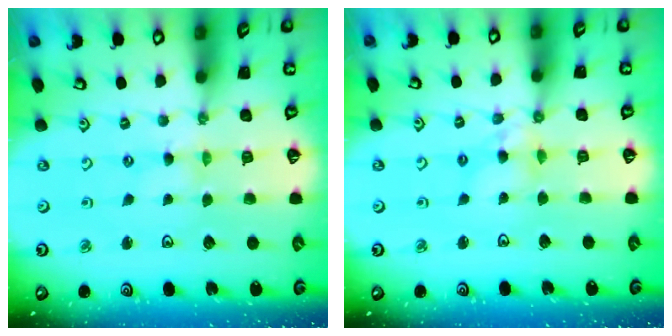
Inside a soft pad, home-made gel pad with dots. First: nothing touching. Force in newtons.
{"total": 6.0, "press": 6.0, "slide": 0.5}